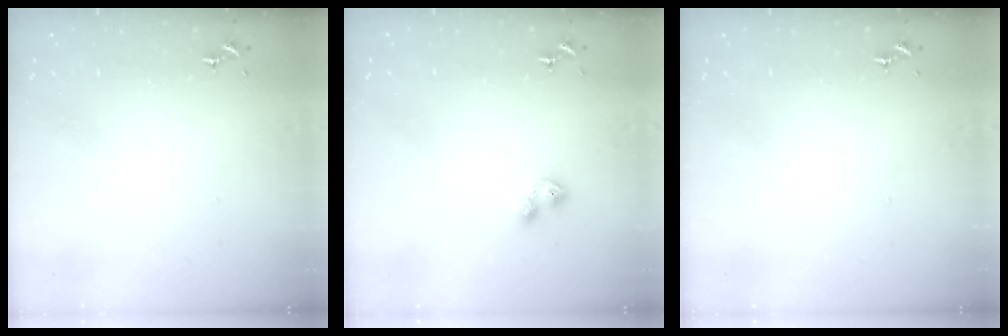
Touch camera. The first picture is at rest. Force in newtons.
{"total": 4.3, "press": 4.2, "slide": 1.0}
{"total": 0.0}